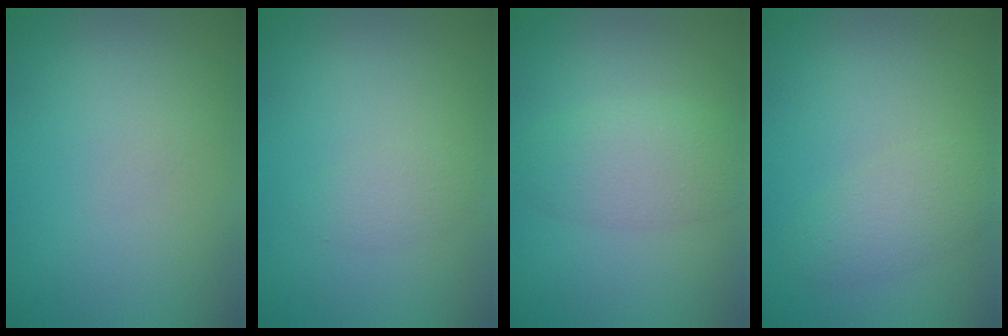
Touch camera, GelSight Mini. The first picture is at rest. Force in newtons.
{"total": 1.3, "press": 1.3, "slide": 0.1}
{"total": 3.6, "press": 3.6, "slide": 0.3}
{"total": 2.4, "press": 2.4, "slide": 0.1}